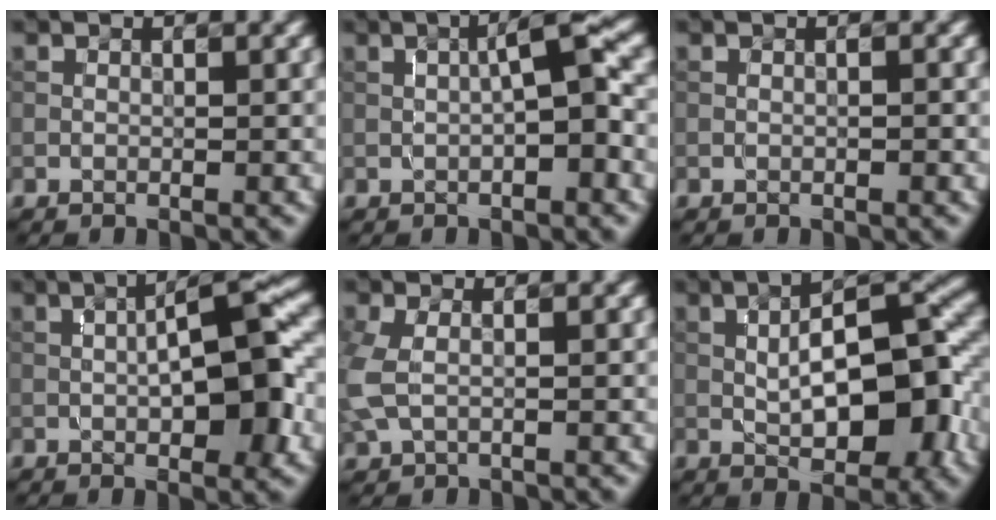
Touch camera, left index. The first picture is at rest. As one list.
[{"total": 4.0, "force": [0.1, 0.7, 4.0], "torque": [-0.063, 0.014, -0.002]}, {"total": 0.7, "force": [0.0, 0.2, 0.6], "torque": [-0.010, -0.003, -0.003]}, {"total": 8.2, "force": [0.0, 2.3, 7.9], "torque": [-0.114, 0.011, -0.003]}, {"total": 2.8, "force": [0.0, 1.7, 2.3], "torque": [-0.070, -0.003, -0.001]}, {"total": 10.0, "force": [-0.2, 4.0, 9.1], "torque": [-0.132, 0.015, -0.003]}]